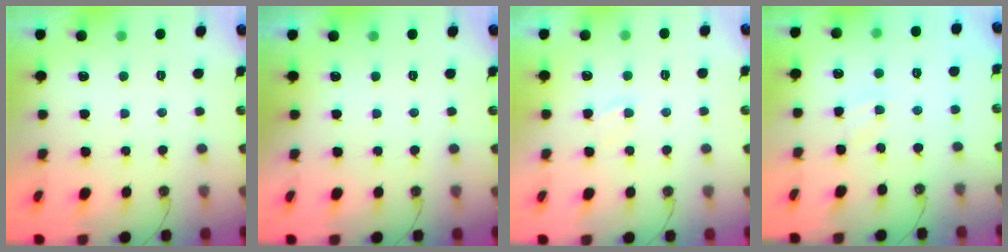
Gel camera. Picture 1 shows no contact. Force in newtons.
{"total": 0.0}
{"total": 2.8, "press": 2.8, "slide": 0.4}
{"total": 0.9, "press": 0.9, "slide": 0.2}